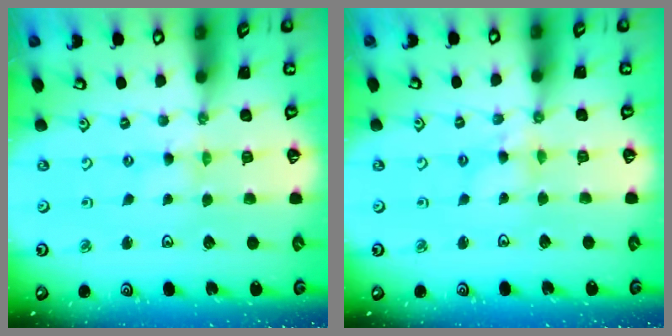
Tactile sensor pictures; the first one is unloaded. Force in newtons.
{"total": 3.9, "press": 3.8, "slide": 0.3}